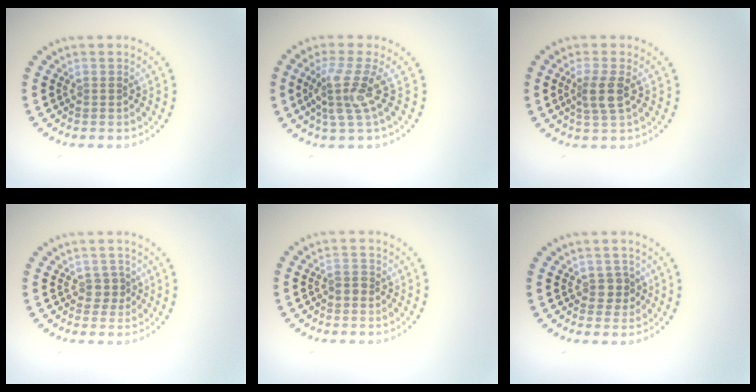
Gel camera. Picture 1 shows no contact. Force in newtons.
{"total": 3.5, "press": 2.5, "slide": 2.4}
{"total": 2.2, "press": 1.9, "slide": 1.1}
{"total": 1.4, "press": 1.2, "slide": 0.9}
{"total": 1.1, "press": 1.0, "slide": 0.5}
{"total": 1.6, "press": 1.4, "slide": 0.8}